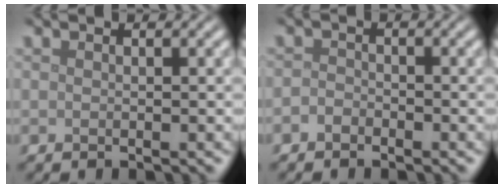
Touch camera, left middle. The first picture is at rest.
{"total": 1.0, "force": [-0.7, 0.6, 0.4], "torque": [-0.009, 0.004, -0.018]}